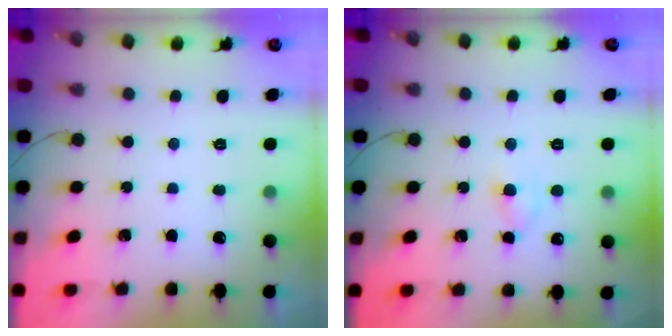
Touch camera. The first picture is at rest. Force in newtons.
{"total": 2.6, "press": 2.4, "slide": 1.0}